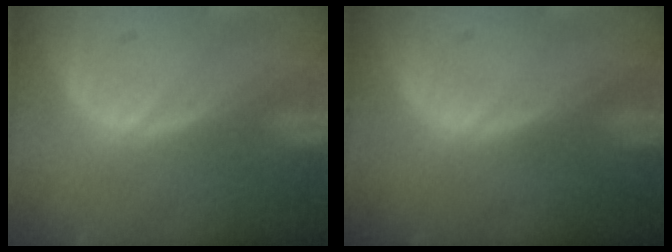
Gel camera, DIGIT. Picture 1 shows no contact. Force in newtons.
{"total": 0.0}